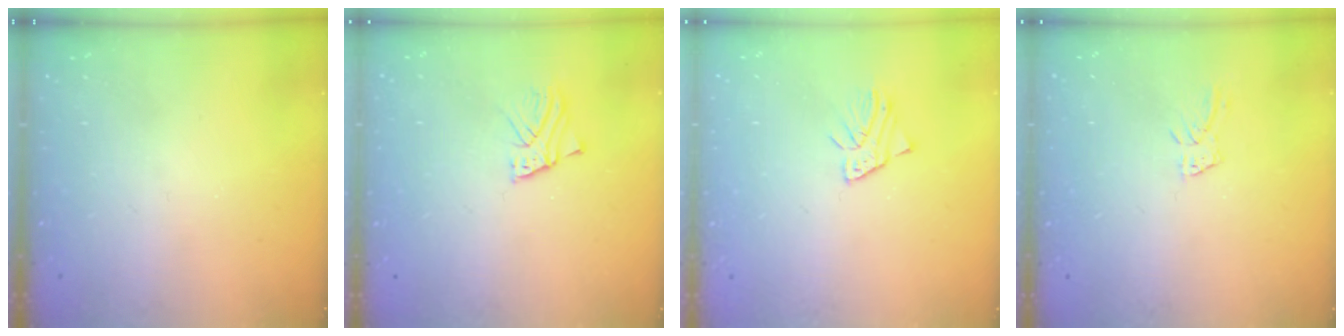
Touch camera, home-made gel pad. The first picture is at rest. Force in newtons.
{"total": 2.4, "press": 2.4, "slide": 0.2}
{"total": 2.5, "press": 2.5, "slide": 0.2}
{"total": 6.5, "press": 6.5, "slide": 0.5}